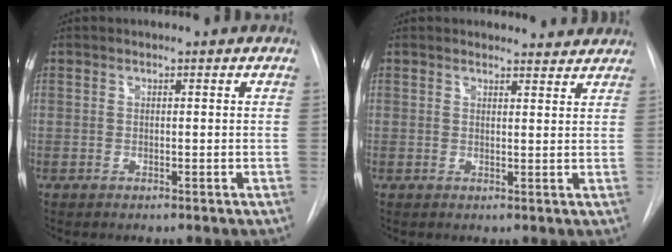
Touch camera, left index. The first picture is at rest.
{"total": 3.7, "force": [3.5, 1.0, 0.1], "torque": [0.001, -0.007, 0.028]}